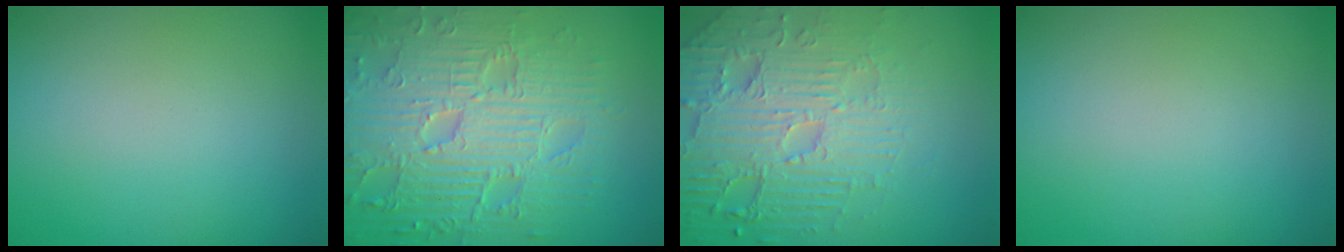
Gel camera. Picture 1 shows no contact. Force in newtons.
{"total": 9.4, "press": 6.6, "slide": 6.7}
{"total": 7.1, "press": 5.4, "slide": 4.6}
{"total": 0.0}